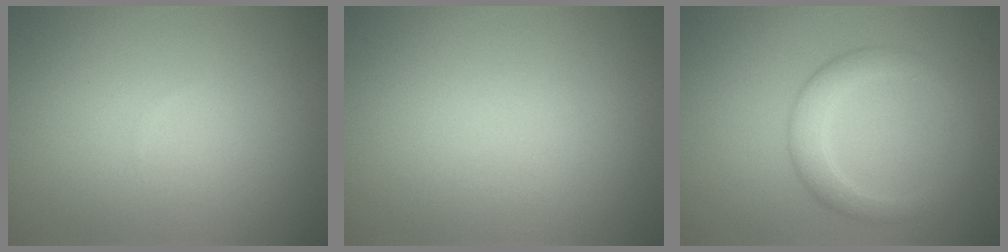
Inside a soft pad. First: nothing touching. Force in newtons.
{"total": 0.0}
{"total": 3.0, "press": 3.0, "slide": 0.1}